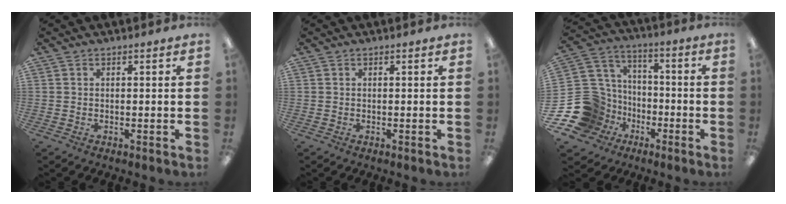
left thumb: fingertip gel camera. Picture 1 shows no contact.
{"total": 0.0}
{"total": 18.4, "force": [-6.5, 16.2, 5.5], "torque": [-0.130, 0.032, -0.084]}